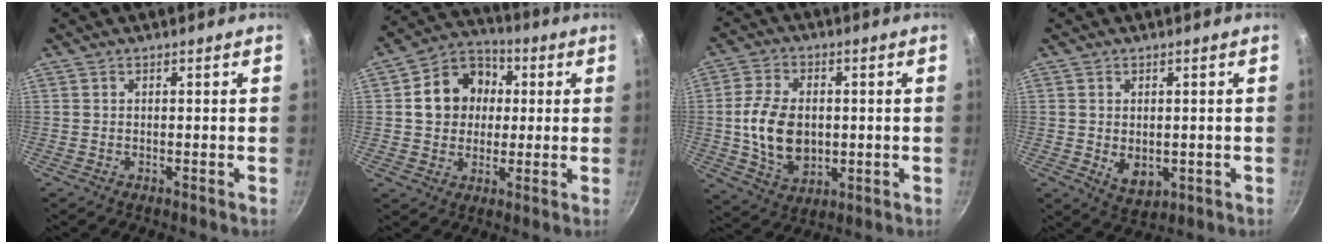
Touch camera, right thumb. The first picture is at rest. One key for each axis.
{"total": 12.5, "fx": 1.8, "fy": 10.6, "fz": 6.4, "tx": -0.071, "ty": 0.021, "tz": 0.019}
{"total": 12.6, "fx": -0.1, "fy": 8.6, "fz": 9.1, "tx": -0.154, "ty": -0.002, "tz": 0.004}
{"total": 5.2, "fx": -0.3, "fy": 3.7, "fz": 3.7, "tx": -0.051, "ty": -0.013, "tz": 0.006}